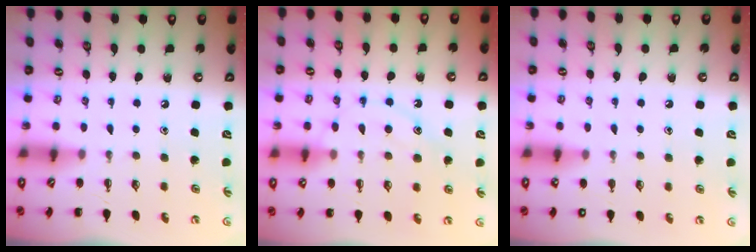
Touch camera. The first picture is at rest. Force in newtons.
{"total": 11.6, "press": 11.6, "slide": 0.8}
{"total": 1.4, "press": 1.4, "slide": 0.1}